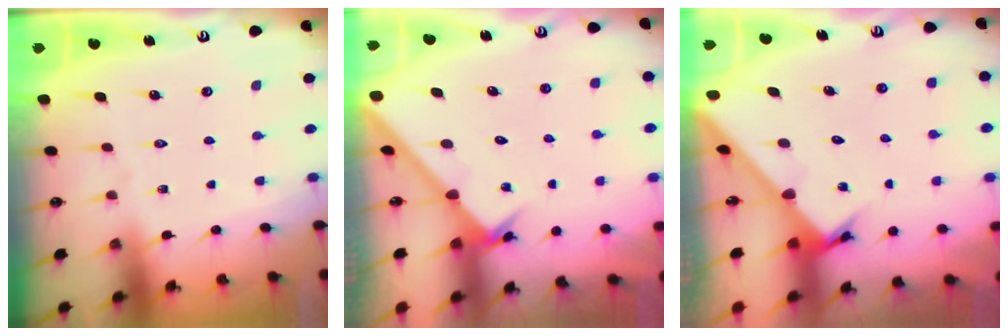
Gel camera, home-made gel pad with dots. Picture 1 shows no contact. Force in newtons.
{"total": 2.1, "press": 2.1, "slide": 0.3}
{"total": 2.6, "press": 2.6, "slide": 0.2}